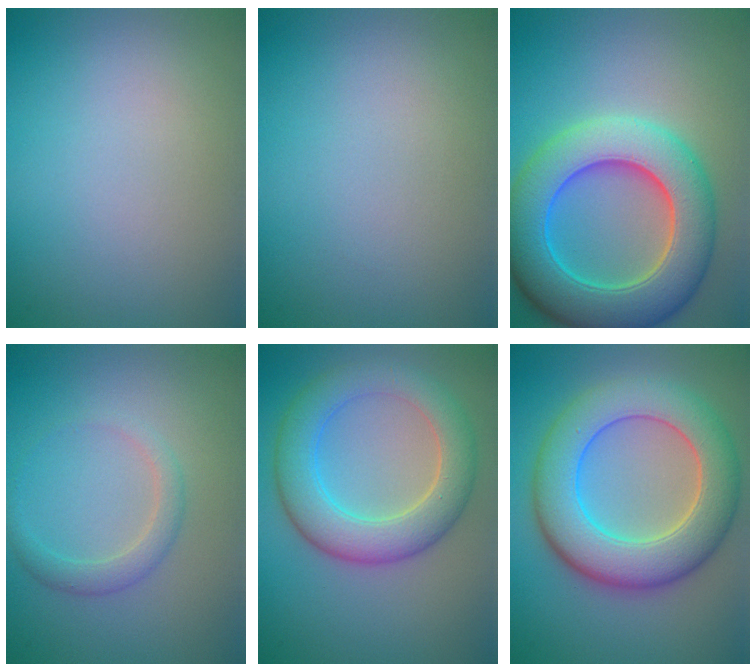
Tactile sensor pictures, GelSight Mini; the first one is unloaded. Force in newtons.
{"total": 0.0}
{"total": 10.3, "press": 10.3, "slide": 0.6}
{"total": 1.8, "press": 1.8, "slide": 0.1}
{"total": 6.5, "press": 6.5, "slide": 0.2}
{"total": 9.1, "press": 9.1, "slide": 0.4}